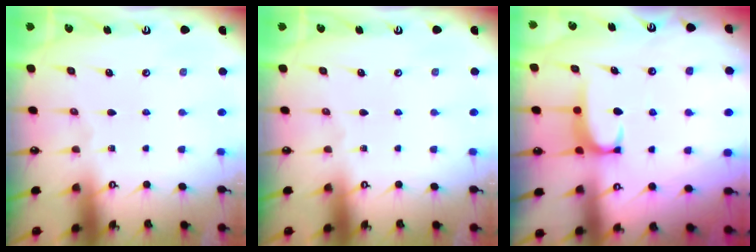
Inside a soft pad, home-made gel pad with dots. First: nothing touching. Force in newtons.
{"total": 0.0}
{"total": 1.9, "press": 1.8, "slide": 0.5}